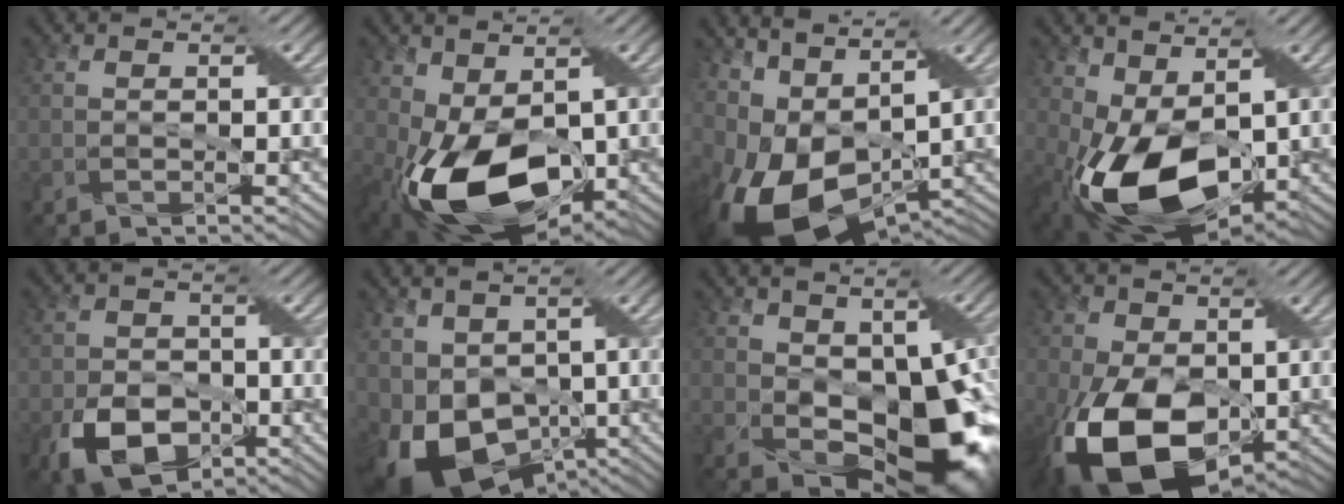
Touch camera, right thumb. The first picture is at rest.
{"total": 13.3, "force": [-2.9, 7.9, 10.3], "torque": [-0.212, -0.027, -0.041]}
{"total": 14.7, "force": [-1.2, 8.5, 12.0], "torque": [-0.248, -0.013, 0.005]}
{"total": 12.8, "force": [-1.5, 7.7, 10.1], "torque": [-0.217, -0.025, -0.022]}
{"total": 8.1, "force": [-3.7, 5.5, 4.6], "torque": [-0.094, -0.017, -0.063]}
{"total": 12.9, "force": [-2.9, 9.2, 8.6], "torque": [-0.173, -0.026, -0.037]}
{"total": 13.5, "force": [-0.2, 8.2, 10.7], "torque": [-0.169, -0.019, 0.005]}
{"total": 15.5, "force": [-4.2, 9.8, 11.3], "torque": [-0.233, -0.038, -0.073]}